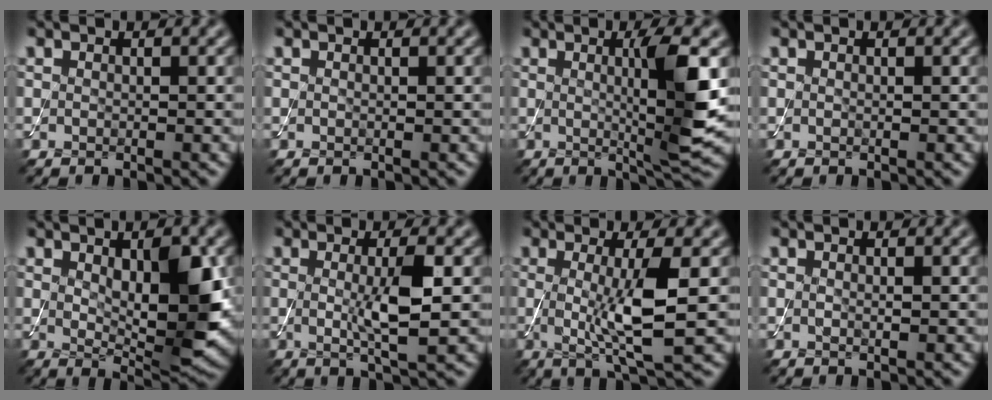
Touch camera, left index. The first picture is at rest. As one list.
[{"total": 0.0}, {"total": 6.7, "force": [0.5, 0.8, 6.6], "torque": [-0.105, -0.006, 0.013]}, {"total": 0.0}, {"total": 7.9, "force": [0.8, 2.9, 7.3], "torque": [-0.111, -0.008, 0.019]}, {"total": 4.2, "force": [0.0, 0.7, 4.2], "torque": [-0.078, -0.008, 0.003]}, {"total": 5.9, "force": [0.0, 1.0, 5.8], "torque": [-0.102, -0.012, 0.000]}, {"total": 0.5, "force": [0.1, 0.1, 0.5], "torque": [-0.008, 0.000, 0.001]}]